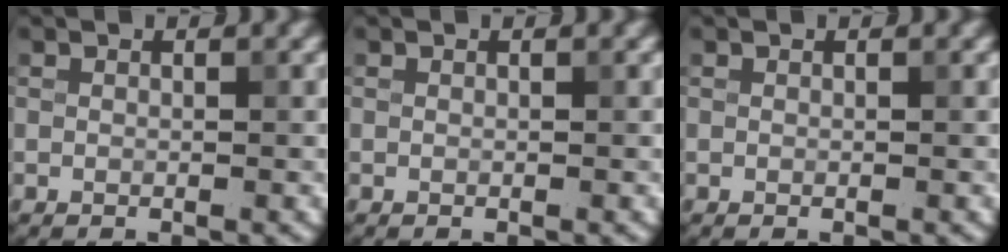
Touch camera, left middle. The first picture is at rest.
{"total": 0.0}
{"total": 0.0}